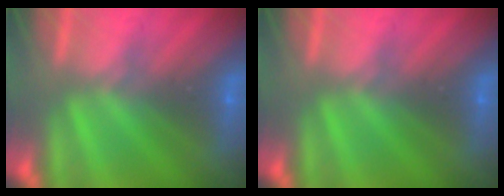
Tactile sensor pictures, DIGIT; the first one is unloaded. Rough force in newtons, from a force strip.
{"total": 0.0}